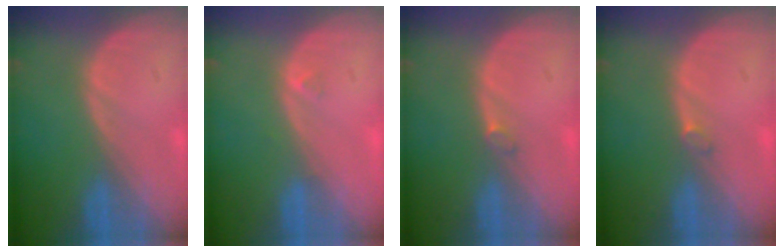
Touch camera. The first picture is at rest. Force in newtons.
{"total": 0.5, "press": 0.5, "slide": 0.2}
{"total": 0.8, "press": 0.8, "slide": 0.2}
{"total": 0.8, "press": 0.8, "slide": 0.2}